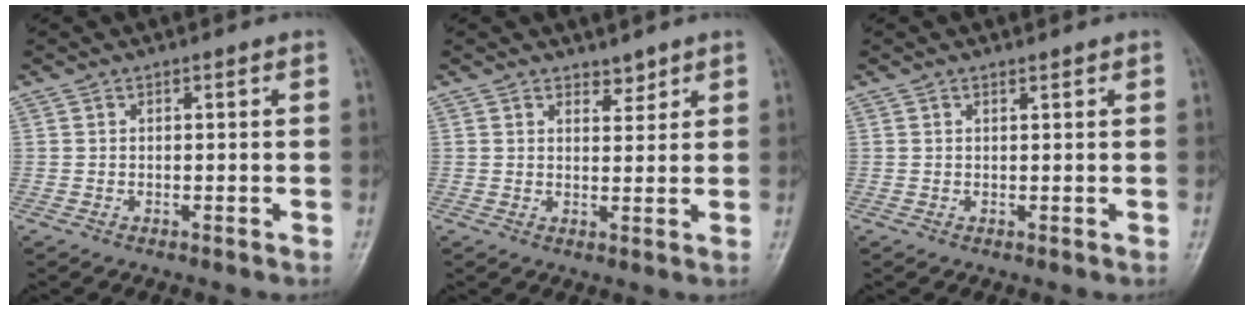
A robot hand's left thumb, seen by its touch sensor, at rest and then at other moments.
{"total": 2.5, "force": [2.0, 1.4, 0.5], "torque": [0.011, -0.014, 0.028]}
{"total": 0.5, "force": [0.4, 0.2, 0.2], "torque": [-0.007, -0.004, 0.007]}